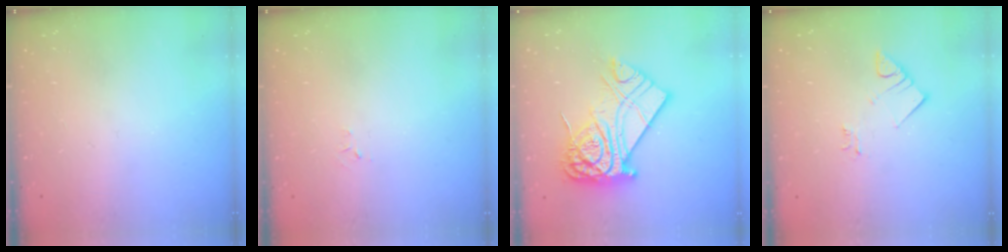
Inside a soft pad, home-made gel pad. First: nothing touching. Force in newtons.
{"total": 2.6, "press": 2.6, "slide": 0.4}
{"total": 20.2, "press": 20.1, "slide": 1.9}
{"total": 3.5, "press": 3.5, "slide": 0.2}